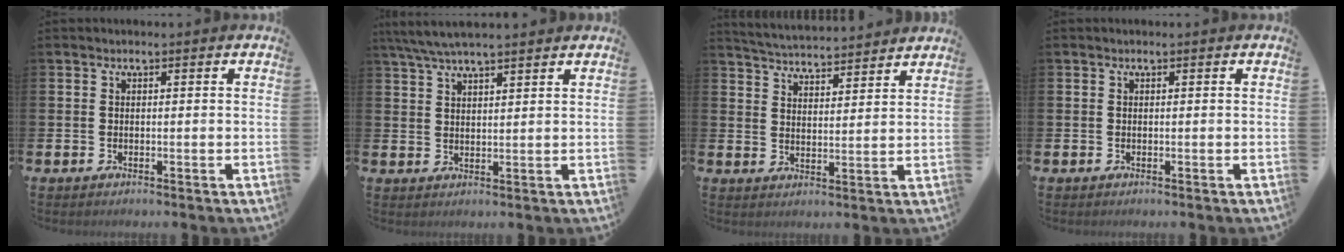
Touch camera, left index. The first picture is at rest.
{"total": 5.2, "force": [4.7, 0.7, 2.2], "torque": [-0.056, -0.009, 0.087]}
{"total": 4.8, "force": [4.8, 0.2, 0.1], "torque": [-0.014, -0.036, 0.083]}
{"total": 0.0}